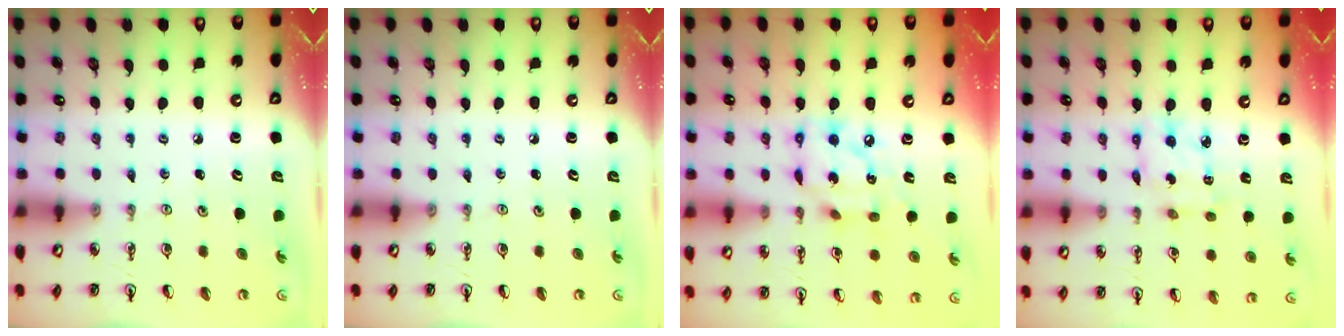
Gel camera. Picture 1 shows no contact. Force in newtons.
{"total": 0.0}
{"total": 13.3, "press": 13.2, "slide": 0.8}
{"total": 4.6, "press": 4.6, "slide": 0.3}